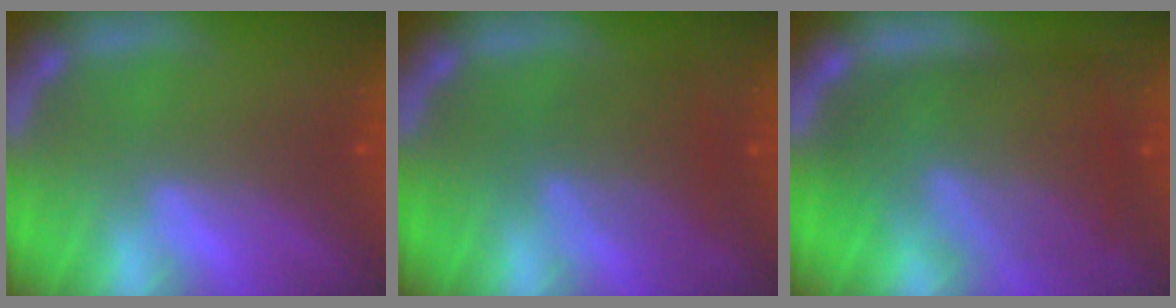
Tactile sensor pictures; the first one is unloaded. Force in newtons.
{"total": 4.0}
{"total": 9.5}